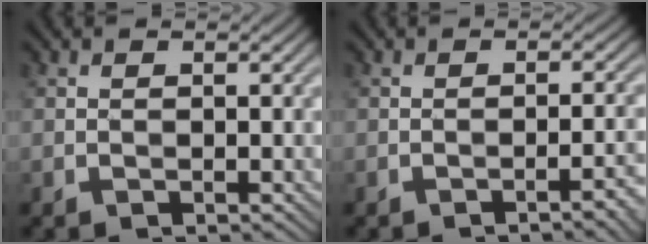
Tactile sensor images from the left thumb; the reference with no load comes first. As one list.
[{"total": 3.5, "force": [-1.8, 0.6, 2.9], "torque": [-0.033, 0.015, -0.031]}]